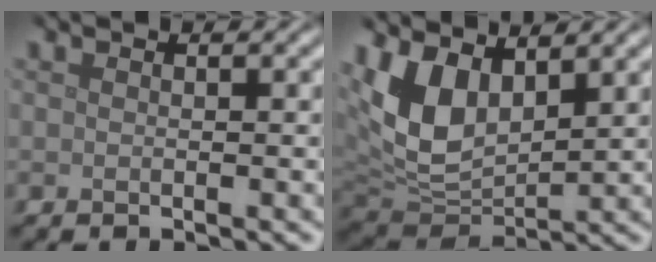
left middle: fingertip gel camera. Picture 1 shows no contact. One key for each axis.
{"total": 7.9, "fx": 2.8, "fy": 4.7, "fz": 5.7, "tx": -0.132, "ty": -0.008, "tz": 0.049}